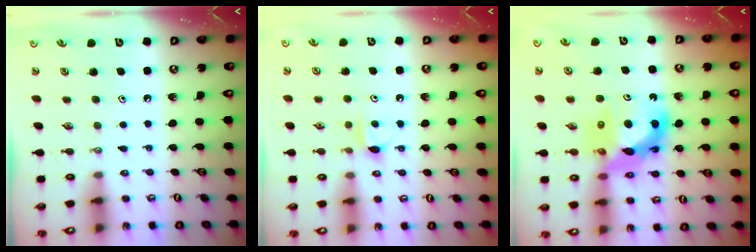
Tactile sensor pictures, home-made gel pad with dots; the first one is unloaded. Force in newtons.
{"total": 6.1, "press": 6.1, "slide": 0.6}
{"total": 12.7, "press": 12.6, "slide": 1.3}